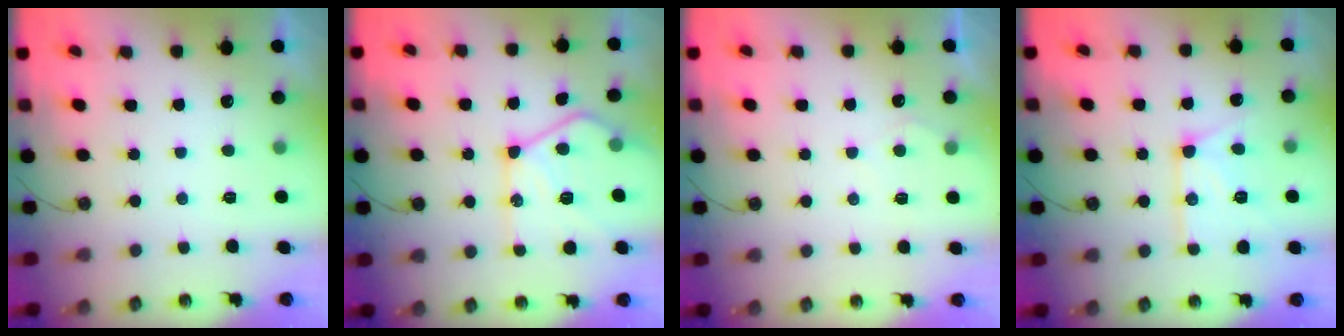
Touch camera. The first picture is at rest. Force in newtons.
{"total": 17.5, "press": 17.5, "slide": 1.2}
{"total": 3.4, "press": 3.4, "slide": 0.4}
{"total": 12.6, "press": 12.6, "slide": 0.6}